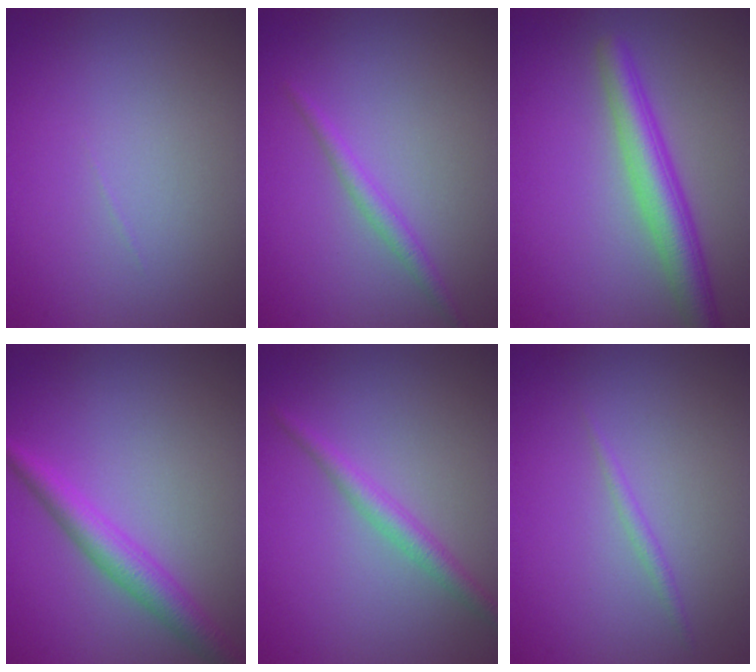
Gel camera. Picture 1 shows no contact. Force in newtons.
{"total": 1.4, "press": 1.4, "slide": 0.1}
{"total": 4.5, "press": 4.5, "slide": 0.2}
{"total": 3.5, "press": 3.5, "slide": 0.0}
{"total": 2.2, "press": 2.2, "slide": 0.0}
{"total": 0.8, "press": 0.8, "slide": 0.1}